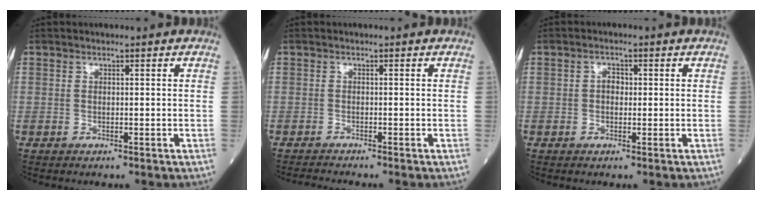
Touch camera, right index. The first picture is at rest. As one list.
[{"total": 2.4, "force": [-2.2, -0.8, 0.6], "torque": [-0.015, -0.008, -0.037]}, {"total": 1.6, "force": [0.0, 1.1, 1.1], "torque": [-0.019, 0.005, -0.002]}]